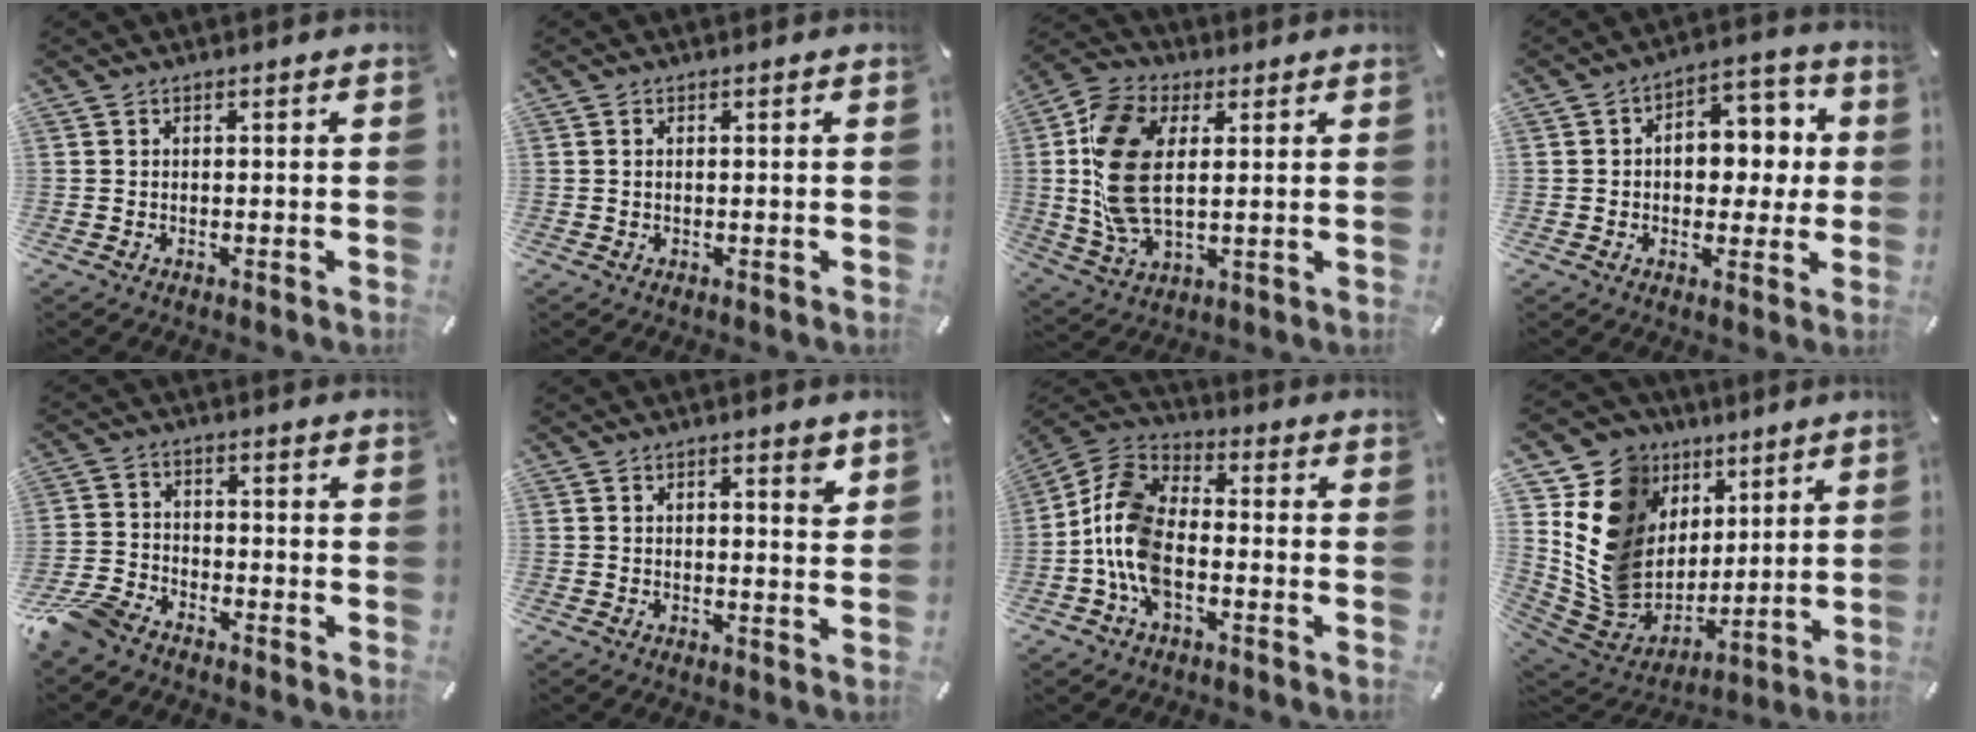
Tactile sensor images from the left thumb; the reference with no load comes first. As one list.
[{"total": 0.7, "force": [0.1, 0.4, 0.6], "torque": [-0.012, 0.001, 0.001]}, {"total": 14.5, "force": [2.0, 9.1, 11.1], "torque": [-0.266, -0.003, 0.037]}, {"total": 10.1, "force": [0.5, 7.4, 6.9], "torque": [-0.078, -0.003, 0.004]}, {"total": 7.6, "force": [-6.6, 2.9, 2.6], "torque": [-0.065, 0.024, -0.131]}, {"total": 2.9, "force": [1.8, 1.0, 2.1], "torque": [-0.019, -0.009, 0.026]}, {"total": 11.9, "force": [-4.3, 7.3, 8.4], "torque": [-0.202, 0.007, -0.085]}, {"total": 17.2, "force": [4.5, 15.2, 6.5], "torque": [-0.125, -0.036, 0.101]}]